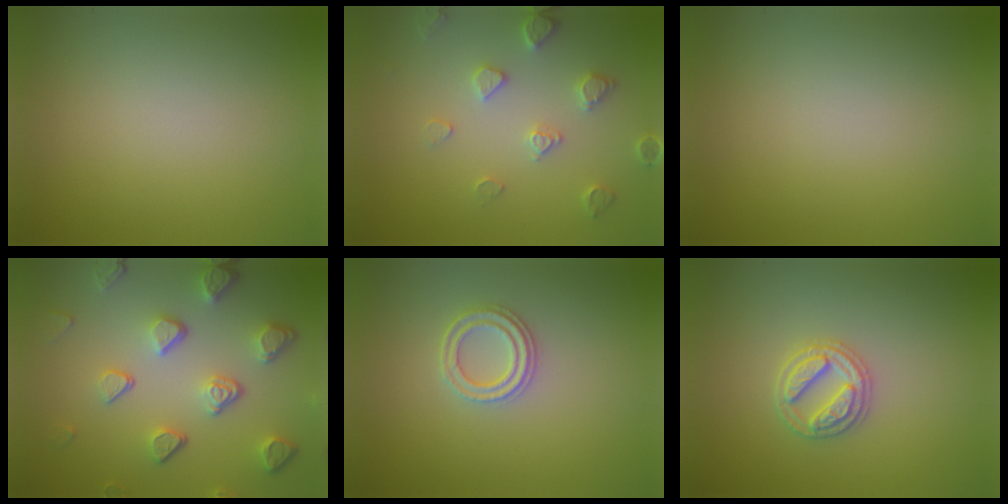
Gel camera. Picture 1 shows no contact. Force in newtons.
{"total": 2.9, "press": 2.8, "slide": 0.7}
{"total": 0.0}
{"total": 5.1, "press": 3.8, "slide": 3.4}
{"total": 2.3, "press": 2.1, "slide": 0.8}
{"total": 2.7, "press": 2.7, "slide": 0.3}